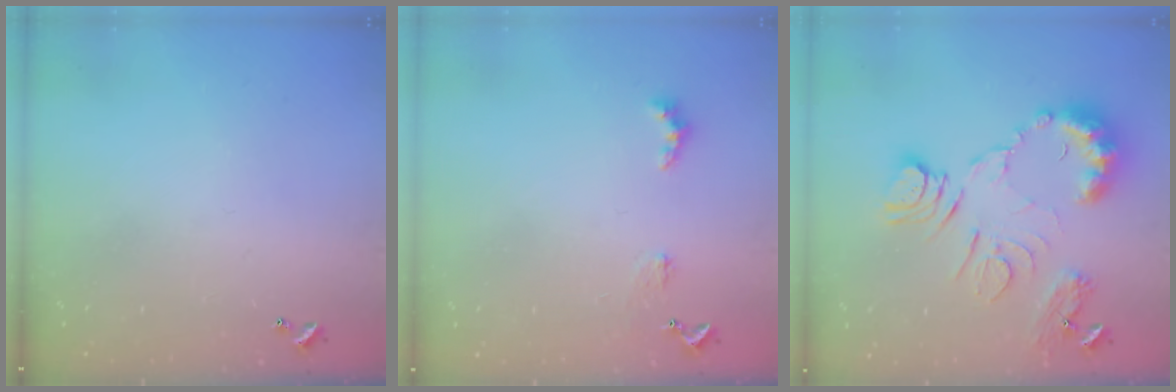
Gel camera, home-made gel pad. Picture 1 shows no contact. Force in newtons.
{"total": 2.5, "press": 2.5, "slide": 0.5}
{"total": 14.5, "press": 14.4, "slide": 1.5}